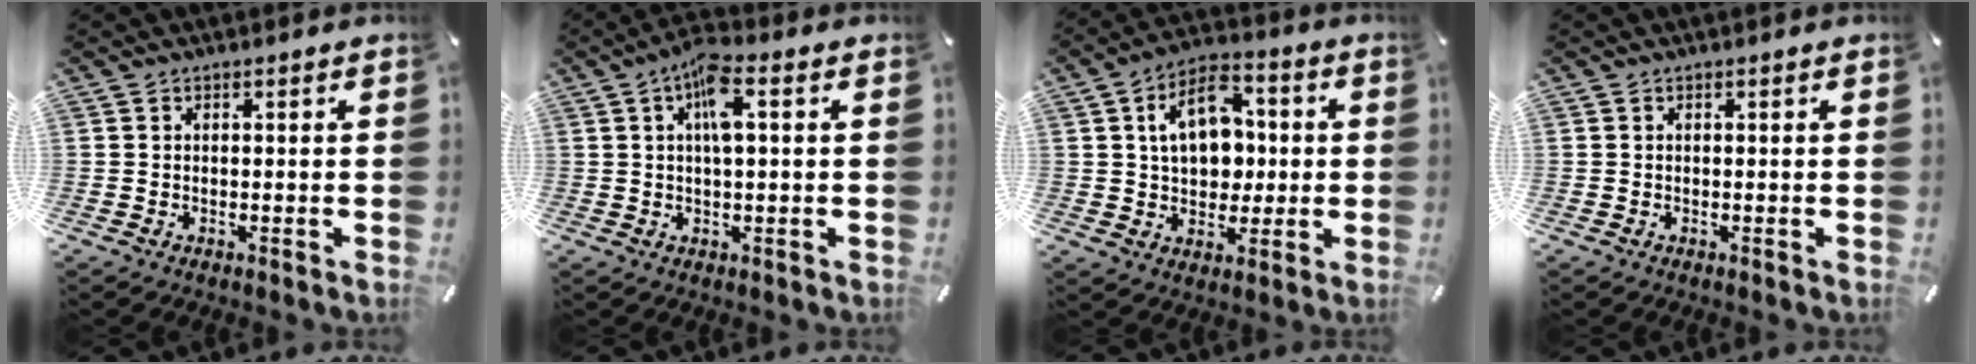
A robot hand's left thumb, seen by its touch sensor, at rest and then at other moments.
{"total": 7.2, "force": [1.8, 2.5, 6.6], "torque": [-0.115, 0.004, 0.027]}
{"total": 12.9, "force": [1.8, 9.5, 8.6], "torque": [-0.129, 0.010, 0.033]}
{"total": 0.0}